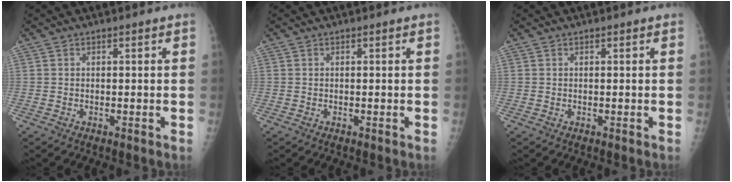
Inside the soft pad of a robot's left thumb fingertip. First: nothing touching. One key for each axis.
{"total": 0.0}
{"total": 0.0}